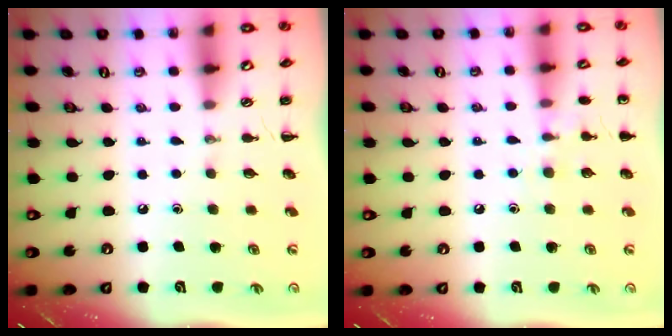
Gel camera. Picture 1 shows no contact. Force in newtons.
{"total": 6.8, "press": 6.6, "slide": 1.9}